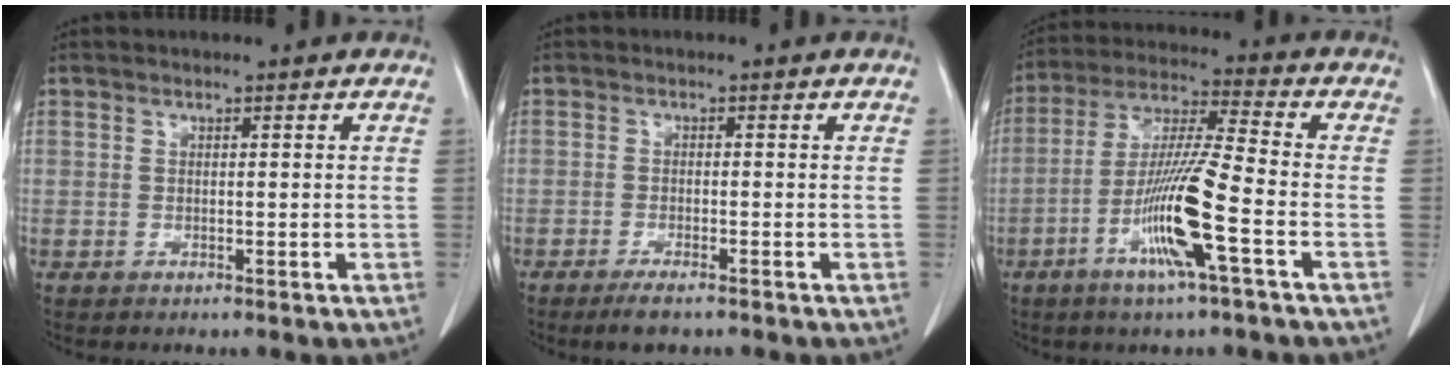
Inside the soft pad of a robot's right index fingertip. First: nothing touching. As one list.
[{"total": 3.0, "force": [-2.2, 0.6, 1.9], "torque": [-0.035, -0.005, -0.038]}, {"total": 12.7, "force": [-4.7, -0.3, 11.8], "torque": [-0.234, -0.010, -0.096]}]